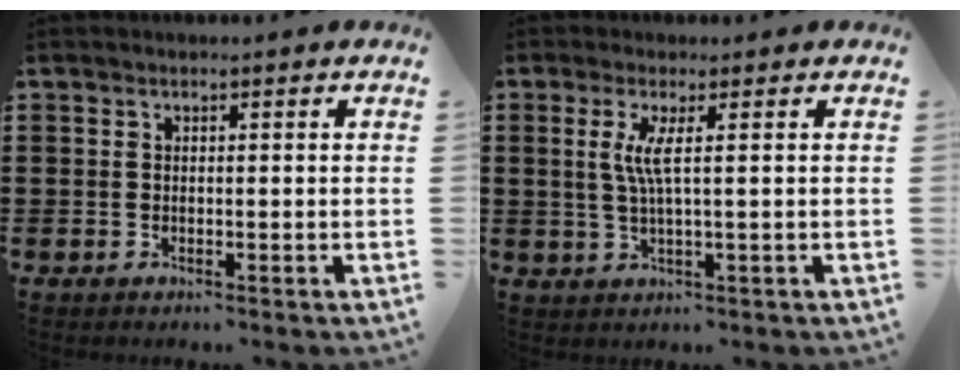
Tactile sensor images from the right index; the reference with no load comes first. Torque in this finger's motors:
{"motor_torque": [0.40, -0.26, 0.42, 0.08]}